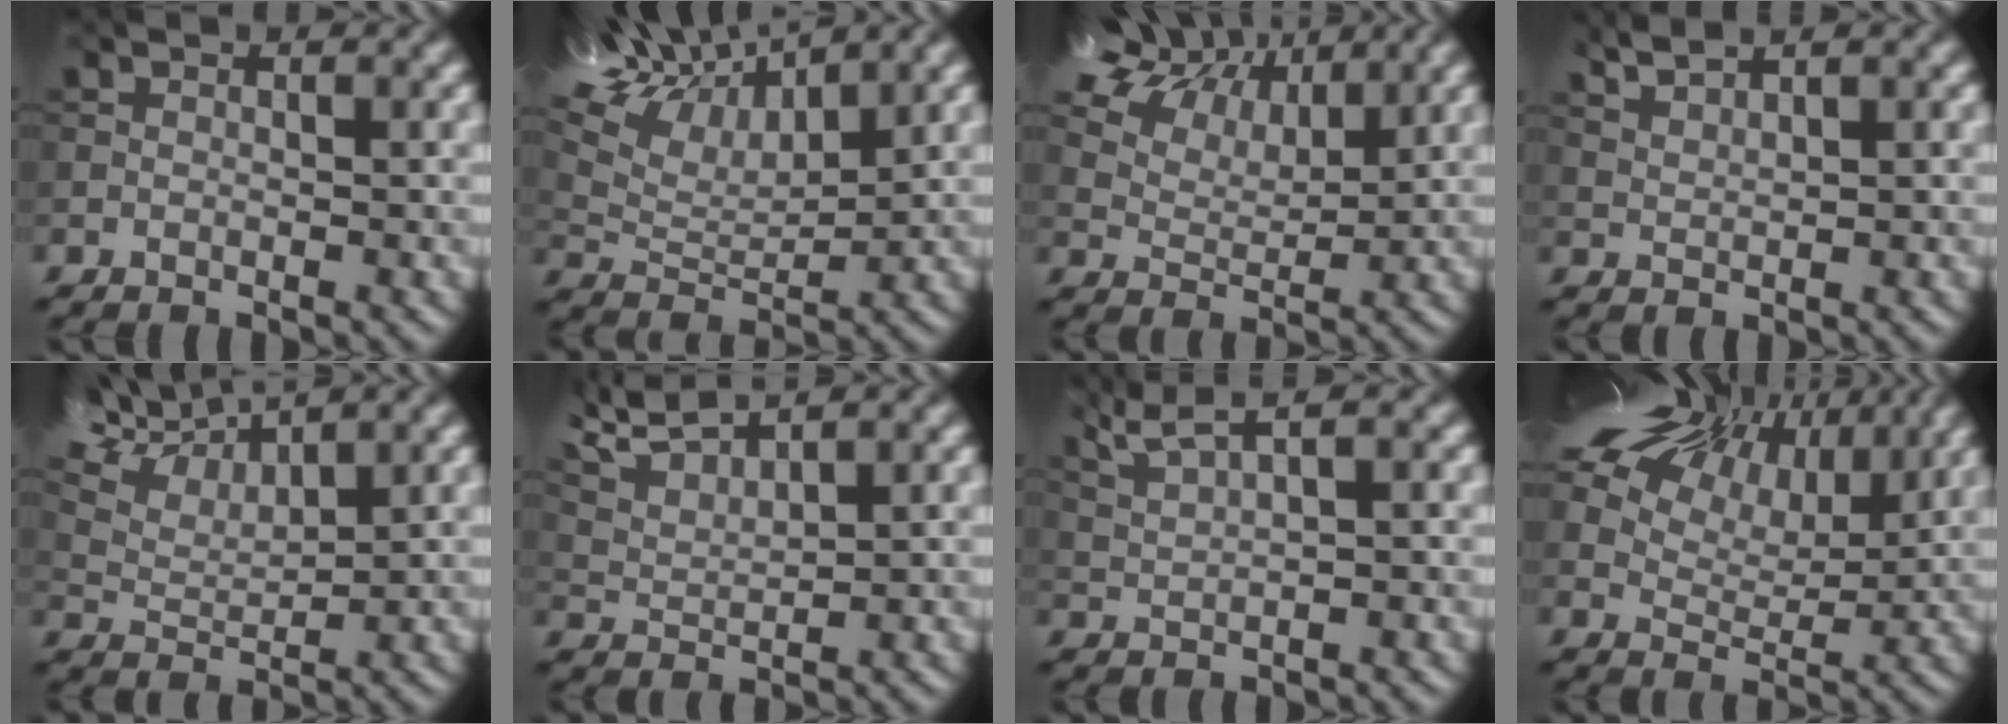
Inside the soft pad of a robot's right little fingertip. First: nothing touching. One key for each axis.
{"total": 9.5, "fx": 7.5, "fy": 2.9, "fz": 5.2, "tx": -0.152, "ty": 0.026, "tz": 0.143}
{"total": 10.8, "fx": 7.3, "fy": 5.6, "fz": 5.7, "tx": -0.144, "ty": 0.025, "tz": 0.146}
{"total": 1.7, "fx": 1.5, "fy": -0.5, "fz": 0.4, "tx": -0.021, "ty": -0.002, "tz": 0.054}
{"total": 7.7, "fx": 6.5, "fy": 1.9, "fz": 3.7, "tx": -0.115, "ty": 0.018, "tz": 0.126}
{"total": 3.7, "fx": 3.5, "fy": -0.1, "fz": 1.3, "tx": -0.058, "ty": 0.006, "tz": 0.093}
{"total": 3.0, "fx": 2.4, "fy": -0.2, "fz": 1.8, "tx": -0.065, "ty": 0.005, "tz": 0.073}
{"total": 17.9, "fx": 10.6, "fy": 10.1, "fz": 10.3, "tx": -0.233, "ty": 0.062, "tz": 0.203}